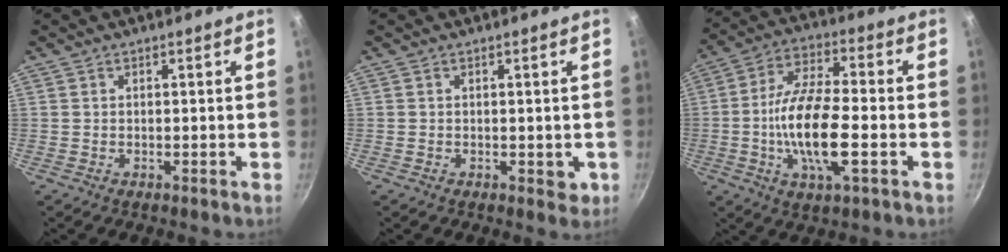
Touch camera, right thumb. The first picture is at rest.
{"total": 2.1, "force": [-0.2, 1.5, 1.5], "torque": [-0.014, -0.004, -0.002]}
{"total": 15.2, "force": [-3.2, 5.3, 13.9], "torque": [-0.257, 0.023, -0.068]}